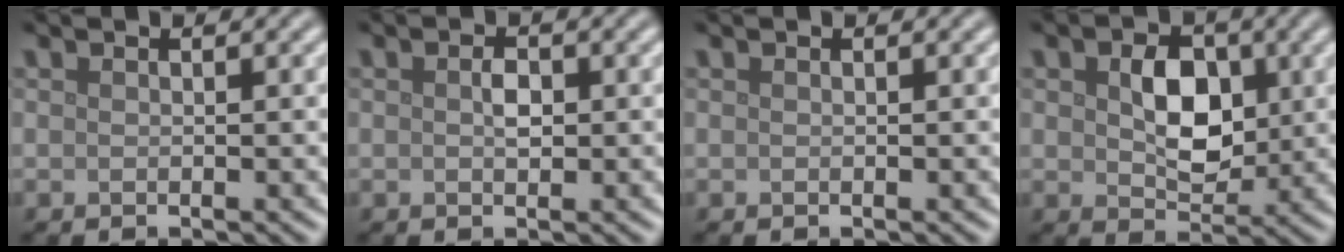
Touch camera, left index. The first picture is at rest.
{"total": 1.3, "force": [0.1, 0.7, 1.1], "torque": [-0.020, 0.002, 0.000]}
{"total": 0.0}
{"total": 4.9, "force": [0.6, 3.3, 3.6], "torque": [-0.070, -0.002, 0.011]}